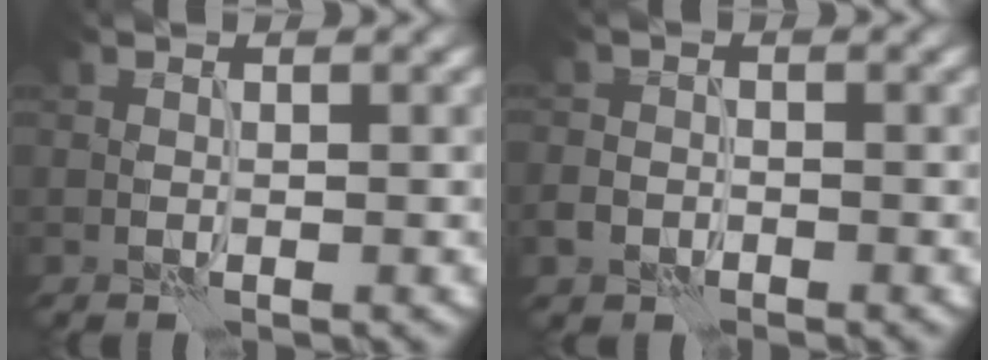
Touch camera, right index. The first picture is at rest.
{"total": 1.3, "force": [-1.1, 0.5, -0.3], "torque": [0.010, -0.001, -0.027]}